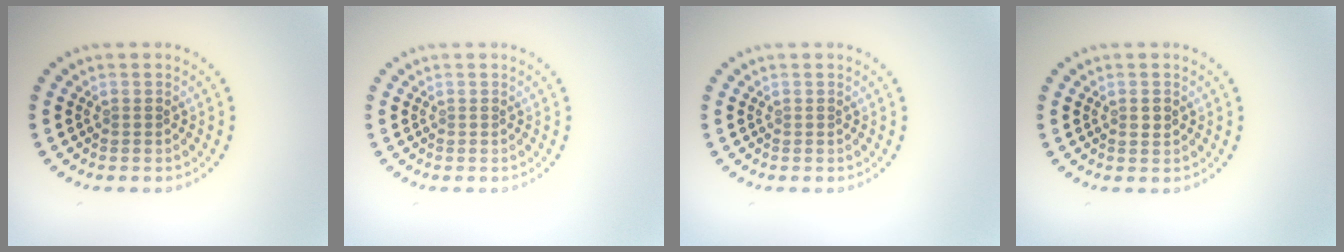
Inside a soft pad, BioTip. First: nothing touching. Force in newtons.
{"total": 0.0}
{"total": 0.0}
{"total": 0.9, "press": 0.9, "slide": 0.2}